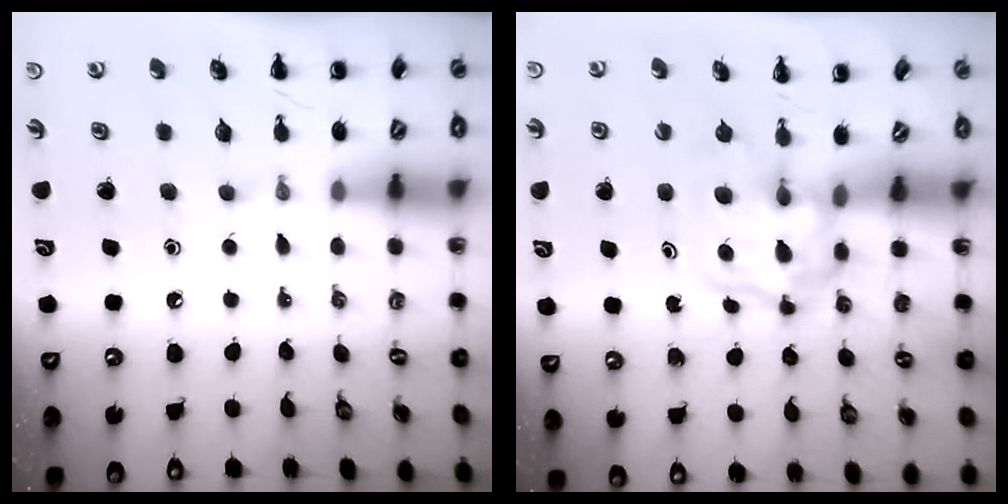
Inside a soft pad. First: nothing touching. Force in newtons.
{"total": 3.9, "press": 3.9, "slide": 0.5}